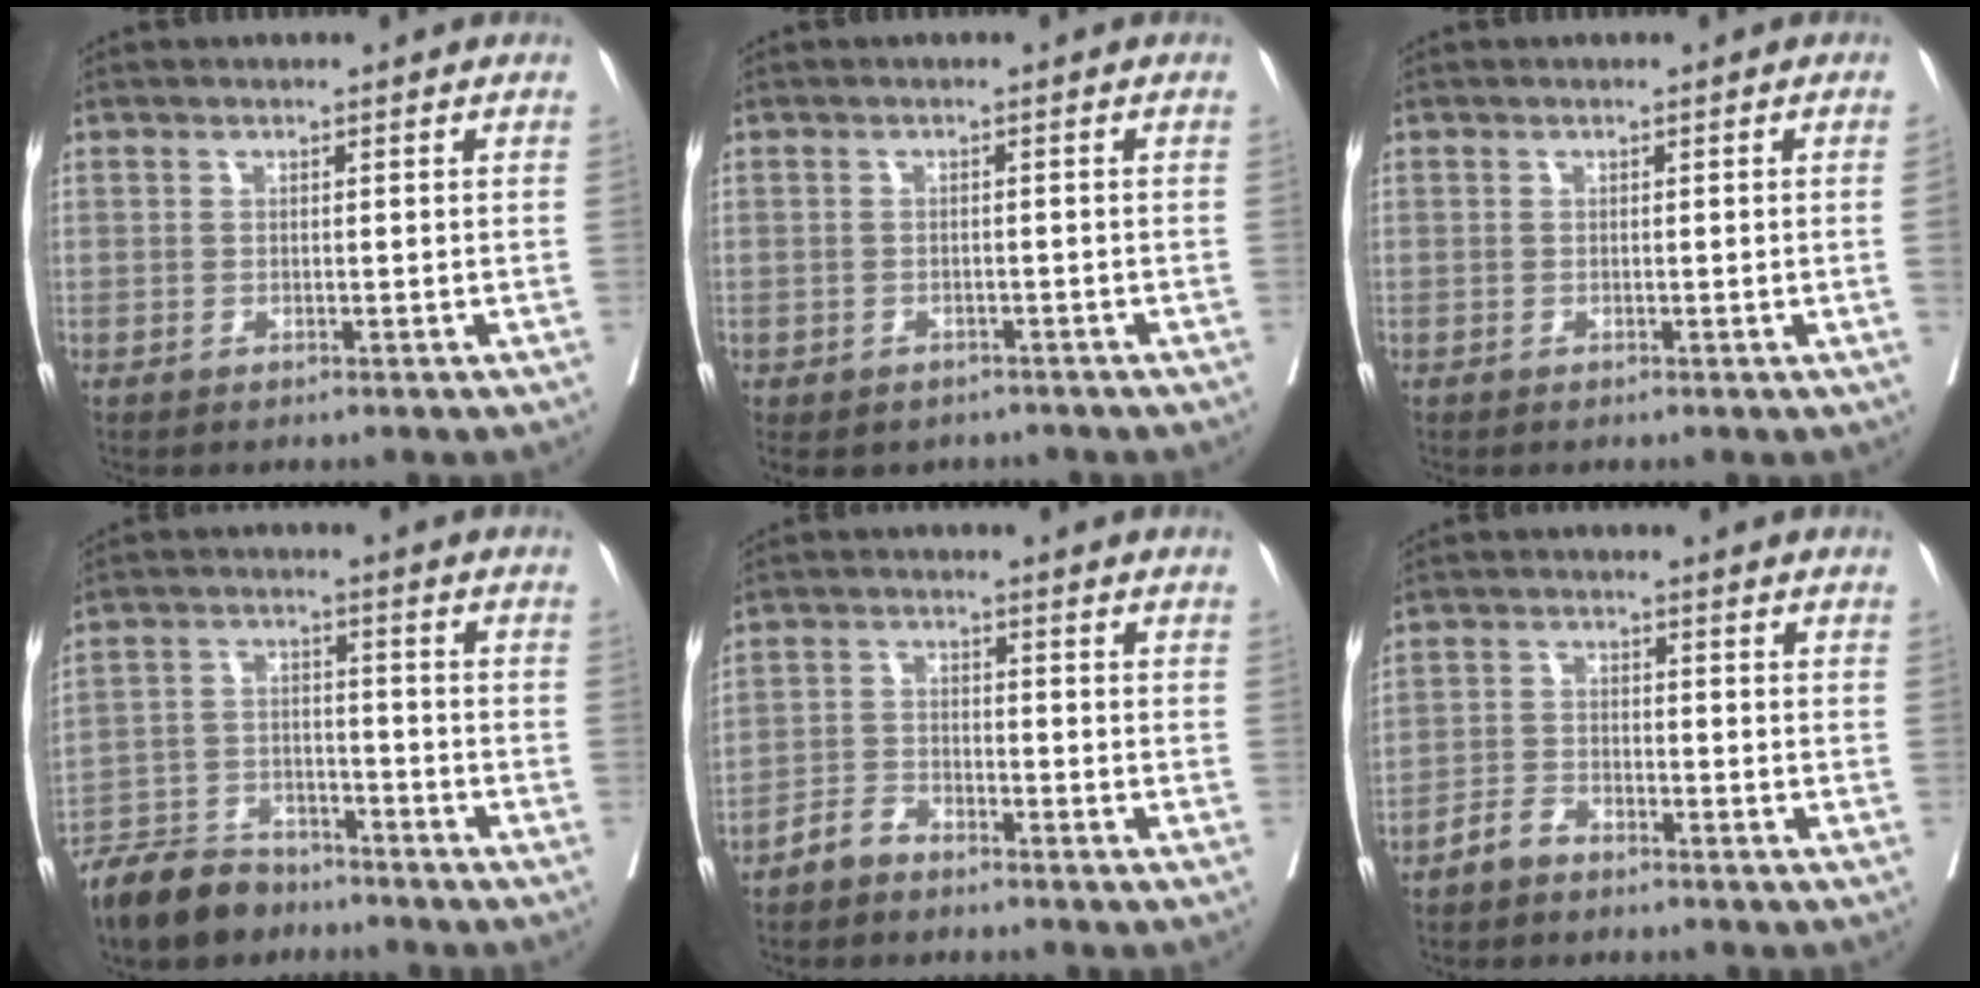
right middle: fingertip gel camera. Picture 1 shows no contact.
{"total": 5.7, "force": [-4.3, 3.5, 1.3], "torque": [-0.013, 0.009, -0.054]}
{"total": 1.1, "force": [-0.1, -0.5, 1.0], "torque": [-0.010, -0.001, 0.000]}
{"total": 9.4, "force": [-8.3, 3.9, 2.3], "torque": [-0.045, 0.002, -0.152]}
{"total": 3.1, "force": [-2.8, 1.2, 0.5], "torque": [-0.008, 0.003, -0.056]}
{"total": 2.9, "force": [-2.6, 1.2, 0.8], "torque": [-0.015, 0.004, -0.050]}